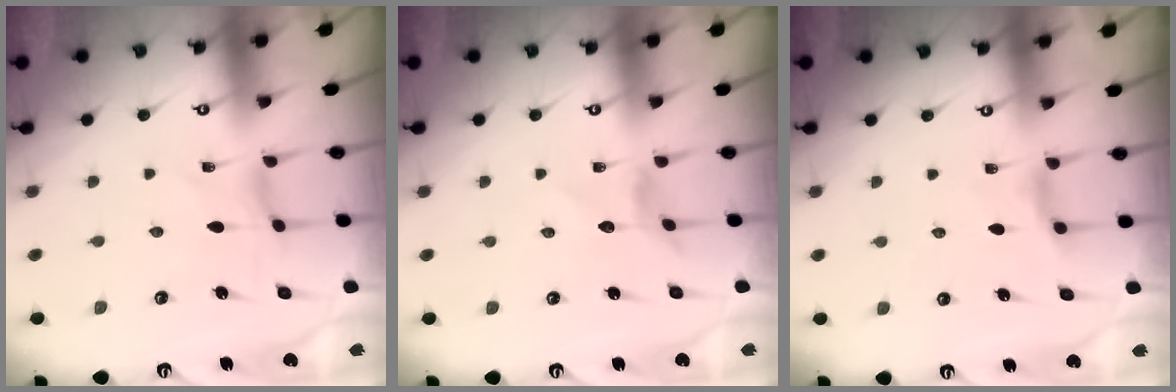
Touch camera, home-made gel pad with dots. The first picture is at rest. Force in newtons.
{"total": 2.2, "press": 2.2, "slide": 0.1}
{"total": 5.7, "press": 5.7, "slide": 0.6}